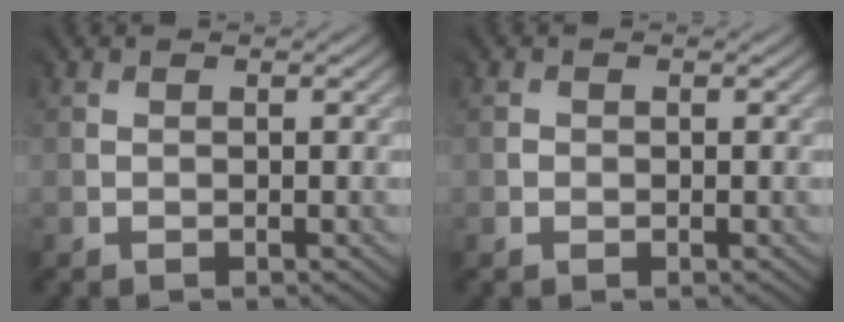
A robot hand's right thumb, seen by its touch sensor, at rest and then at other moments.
{"total": 0.7, "force": [-0.1, 0.7, -0.2], "torque": [0.007, 0.001, -0.002]}